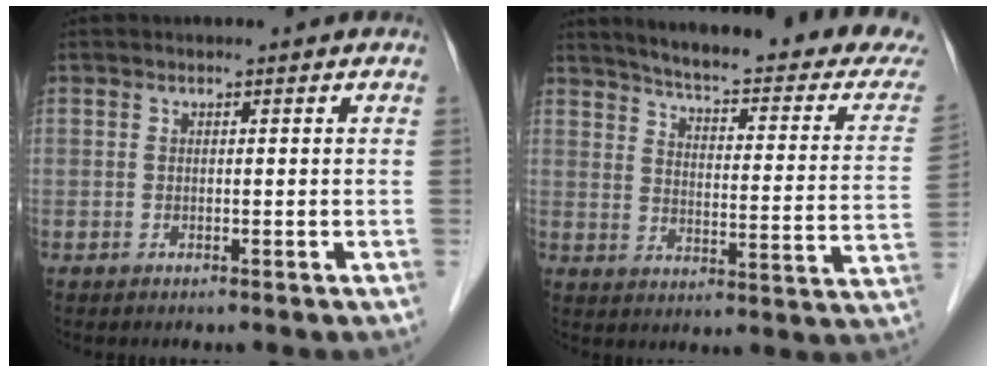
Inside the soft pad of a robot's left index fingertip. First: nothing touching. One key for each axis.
{"total": 24.7, "fx": 22.0, "fy": 2.6, "fz": 10.9, "tx": -0.148, "ty": -0.062, "tz": 0.262}